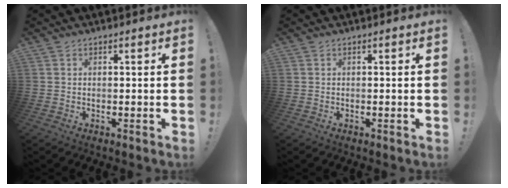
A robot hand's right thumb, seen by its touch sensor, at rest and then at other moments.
{"total": 0.0}